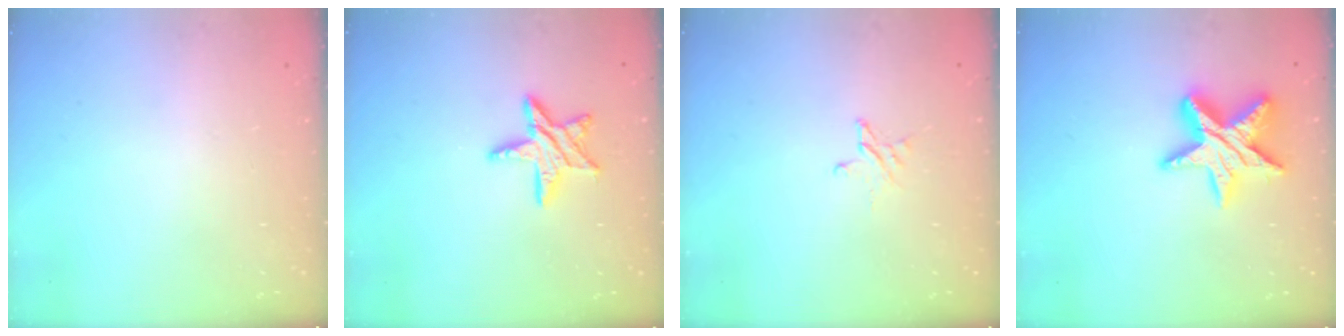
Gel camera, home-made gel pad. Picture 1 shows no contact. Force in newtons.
{"total": 11.0, "press": 11.0, "slide": 0.8}
{"total": 2.7, "press": 2.7, "slide": 0.2}
{"total": 15.0, "press": 14.9, "slide": 1.3}